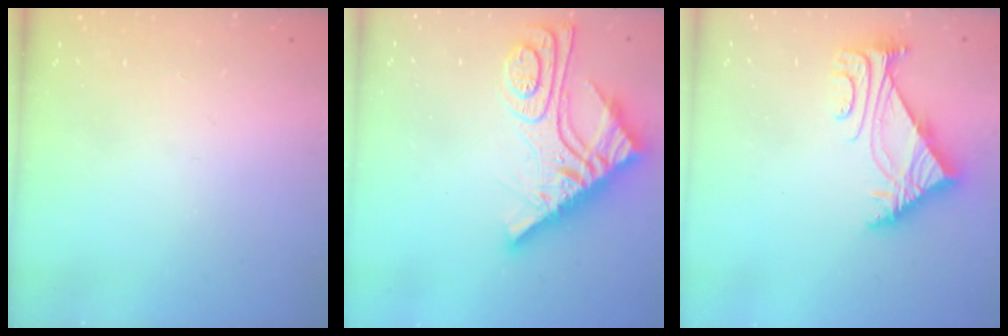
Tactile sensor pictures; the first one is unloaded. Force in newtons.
{"total": 15.0, "press": 15.0, "slide": 1.4}
{"total": 5.4, "press": 5.3, "slide": 0.9}